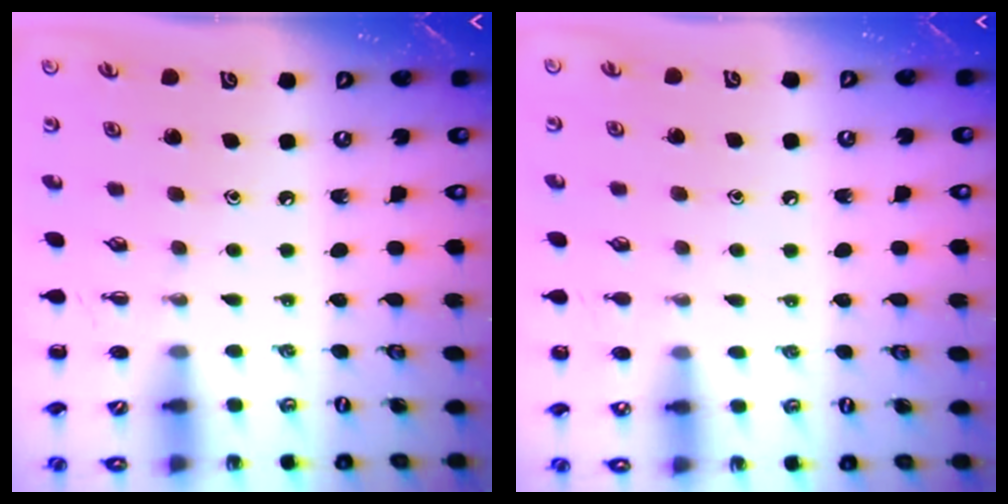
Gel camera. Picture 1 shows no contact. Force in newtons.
{"total": 5.5, "press": 5.2, "slide": 1.6}